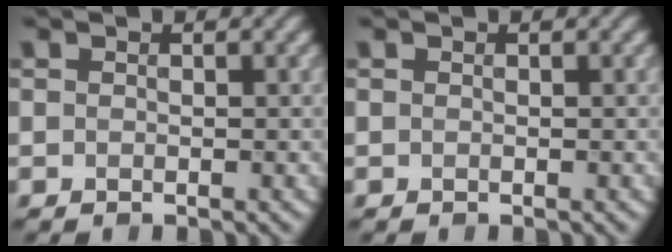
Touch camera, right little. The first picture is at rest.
{"total": 0.0}